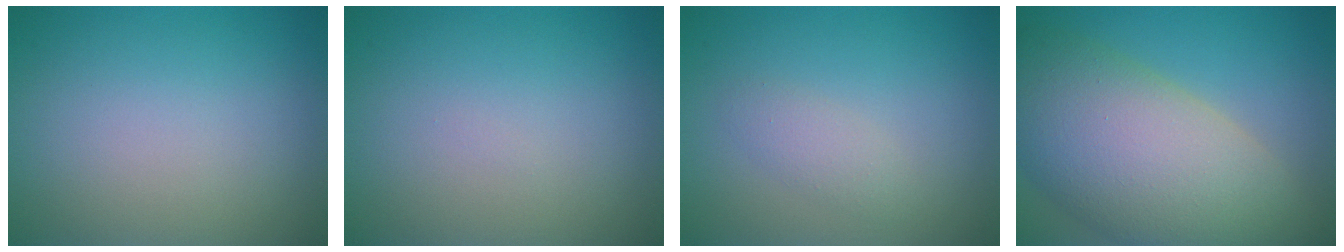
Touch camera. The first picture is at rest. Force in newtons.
{"total": 0.0}
{"total": 1.5, "press": 1.5, "slide": 0.0}
{"total": 13.2, "press": 13.1, "slide": 1.2}